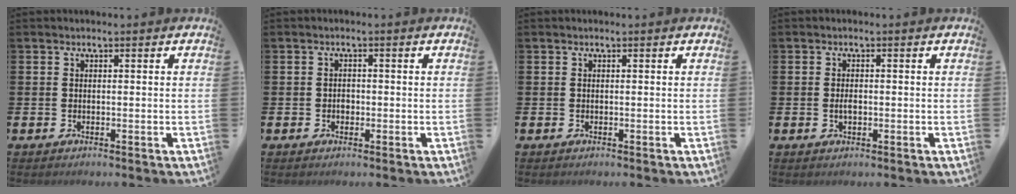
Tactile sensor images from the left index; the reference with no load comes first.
{"total": 1.1, "force": [-0.3, 0.9, 0.6], "torque": [-0.008, 0.004, -0.007]}
{"total": 0.0}
{"total": 1.4, "force": [-0.2, 0.8, 1.2], "torque": [-0.018, 0.002, -0.006]}